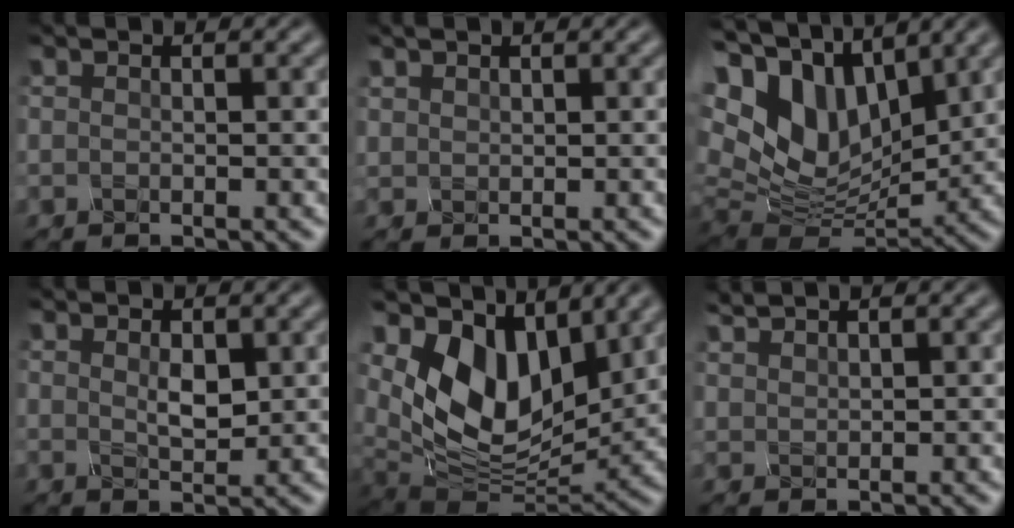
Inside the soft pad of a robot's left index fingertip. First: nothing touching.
{"total": 0.8, "force": [0.5, -0.2, -0.6], "torque": [0.004, 0.002, 0.025]}
{"total": 13.3, "force": [4.8, 8.4, 9.0], "torque": [-0.215, 0.021, 0.099]}
{"total": 1.2, "force": [0.2, 0.4, 1.1], "torque": [-0.029, 0.000, 0.019]}
{"total": 8.9, "force": [3.7, 5.5, 5.9], "torque": [-0.115, -0.013, 0.076]}
{"total": 1.3, "force": [1.2, -0.3, -0.4], "torque": [0.002, 0.006, 0.040]}